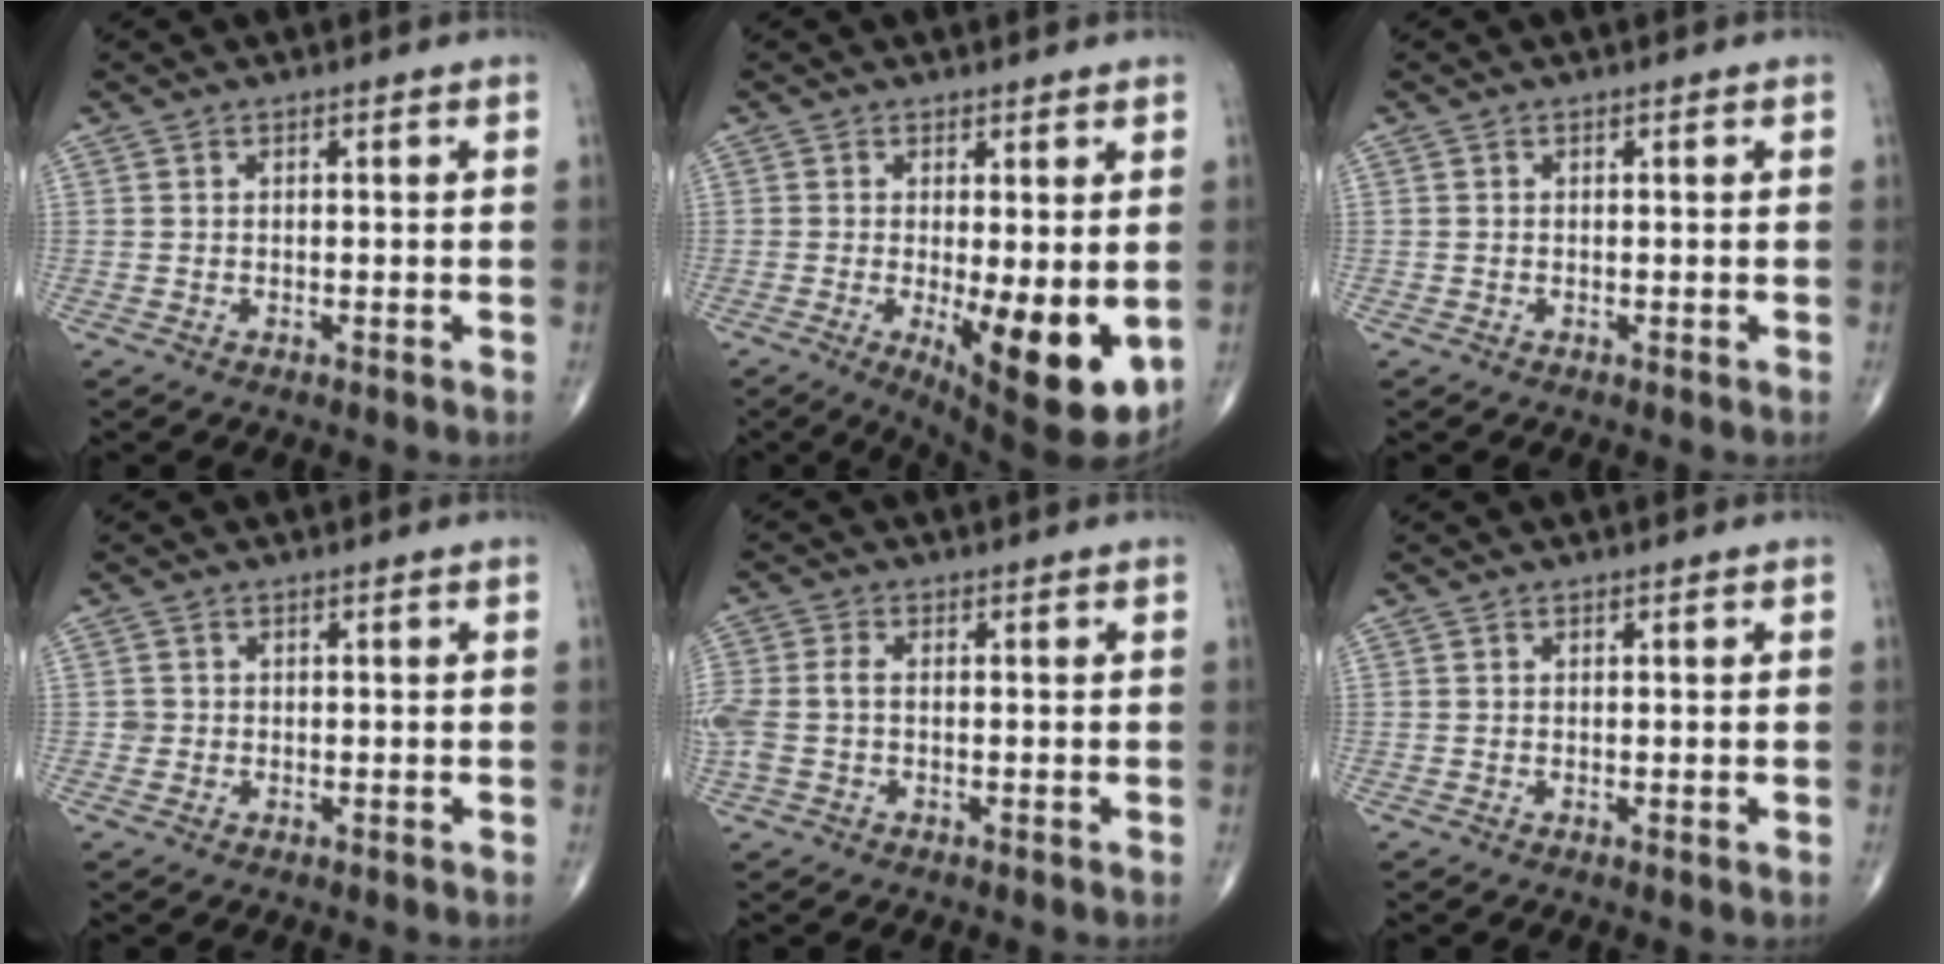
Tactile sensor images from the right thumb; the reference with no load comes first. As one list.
[{"total": 12.1, "force": [-2.2, 3.7, 11.3], "torque": [-0.158, -0.027, -0.021]}, {"total": 0.0}, {"total": 1.0, "force": [-0.1, 1.0, 0.1], "torque": [0.004, 0.004, -0.003]}, {"total": 6.0, "force": [-0.5, 3.8, 4.7], "torque": [-0.135, 0.012, -0.010]}, {"total": 0.0}]